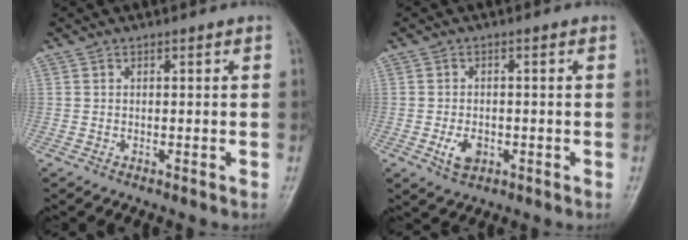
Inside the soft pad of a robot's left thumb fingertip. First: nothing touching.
{"total": 3.9, "force": [-1.2, 2.6, 2.7], "torque": [-0.044, 0.000, -0.017]}